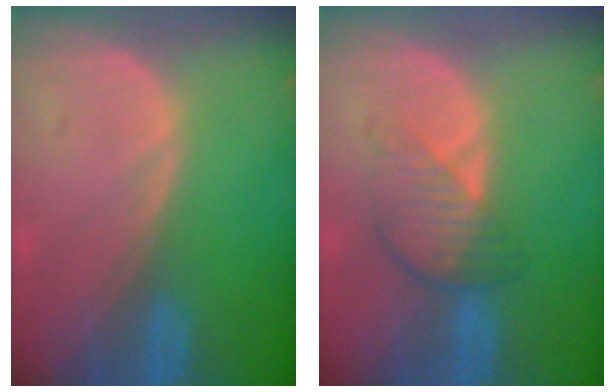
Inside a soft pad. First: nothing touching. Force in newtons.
{"total": 4.6, "press": 4.2, "slide": 2.0}